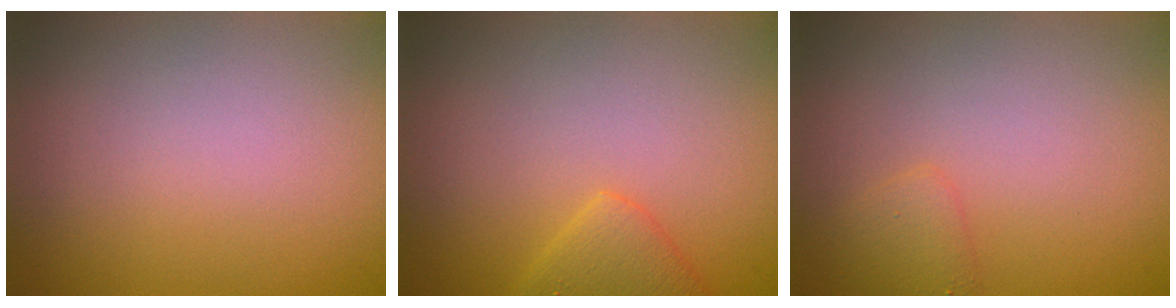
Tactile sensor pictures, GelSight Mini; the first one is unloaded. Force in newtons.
{"total": 2.3, "press": 2.3, "slide": 0.1}
{"total": 1.2, "press": 1.2, "slide": 0.1}